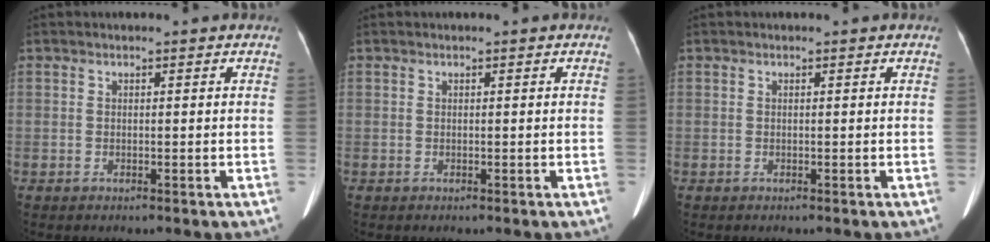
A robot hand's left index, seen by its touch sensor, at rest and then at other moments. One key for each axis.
{"total": 0.0}
{"total": 0.0}